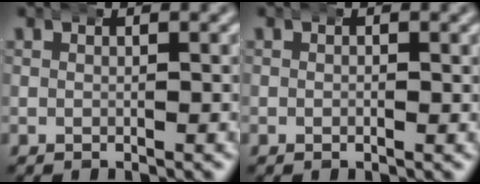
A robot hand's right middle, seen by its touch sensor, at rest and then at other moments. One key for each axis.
{"total": 0.0}